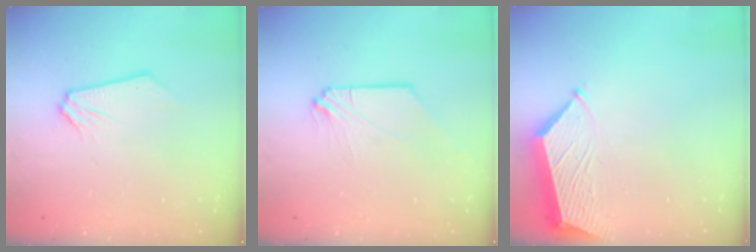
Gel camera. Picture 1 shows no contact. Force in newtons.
{"total": 0.0}
{"total": 6.2, "press": 6.1, "slide": 0.5}